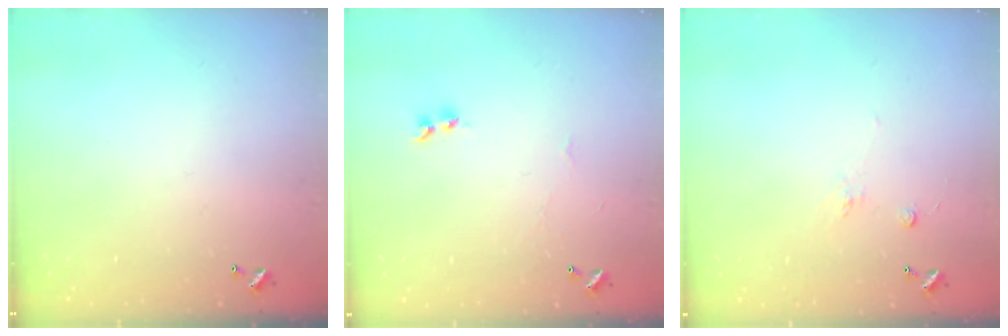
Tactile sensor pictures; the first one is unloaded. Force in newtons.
{"total": 2.1, "press": 2.0, "slide": 0.5}
{"total": 1.7, "press": 1.5, "slide": 0.8}